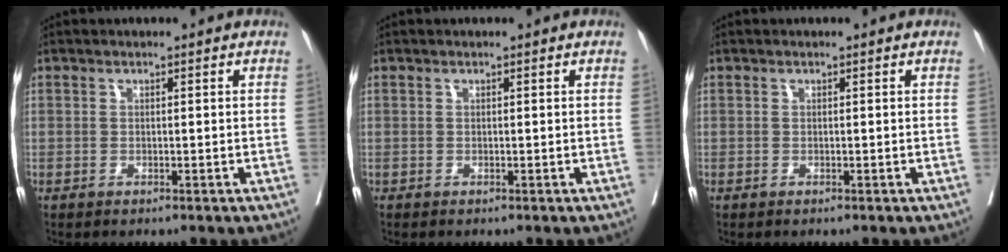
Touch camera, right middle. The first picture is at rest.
{"total": 0.0}
{"total": 0.0}